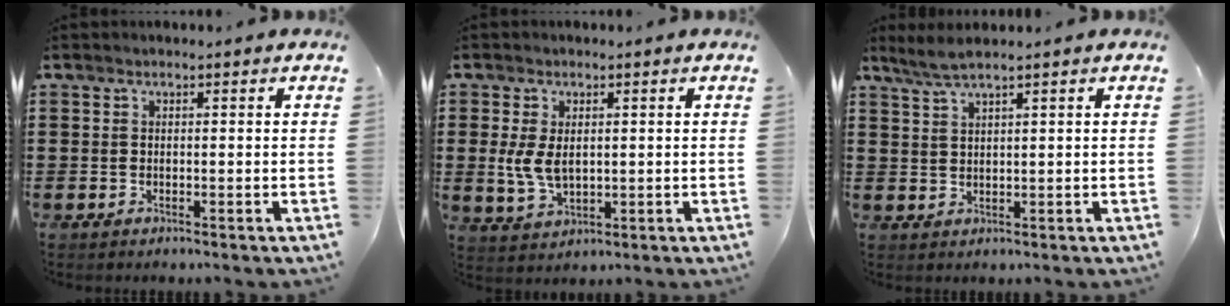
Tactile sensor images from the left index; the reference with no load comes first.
{"total": 5.1, "force": [0.4, 3.2, 4.0], "torque": [-0.102, 0.002, 0.002]}
{"total": 2.8, "force": [2.1, -0.1, 1.9], "torque": [-0.039, 0.002, 0.039]}